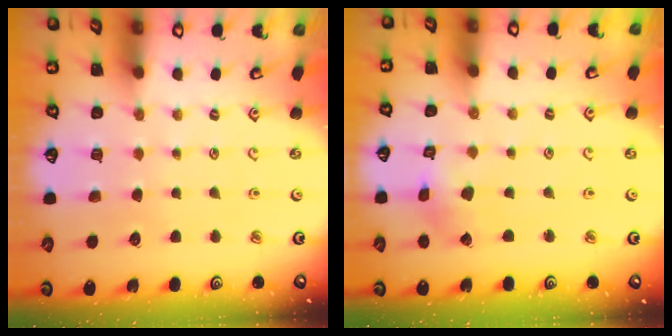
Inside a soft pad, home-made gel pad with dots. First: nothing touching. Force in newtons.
{"total": 2.4, "press": 2.3, "slide": 0.4}